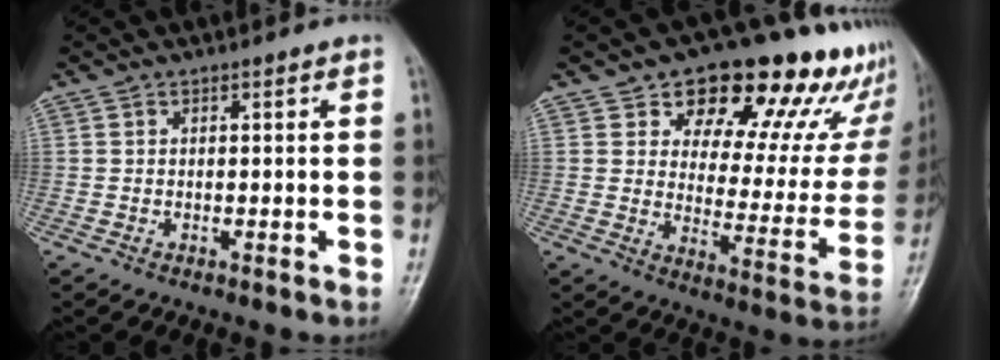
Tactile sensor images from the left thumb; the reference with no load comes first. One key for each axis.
{"total": 23.1, "fx": 15.6, "fy": 11.4, "fz": 12.7, "tx": -0.112, "ty": -0.071, "tz": 0.199}